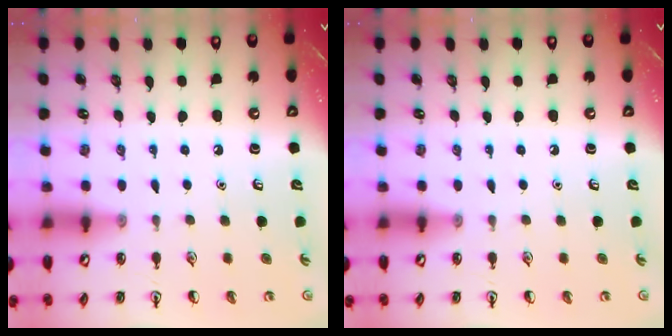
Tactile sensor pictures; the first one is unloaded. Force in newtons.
{"total": 0.0}